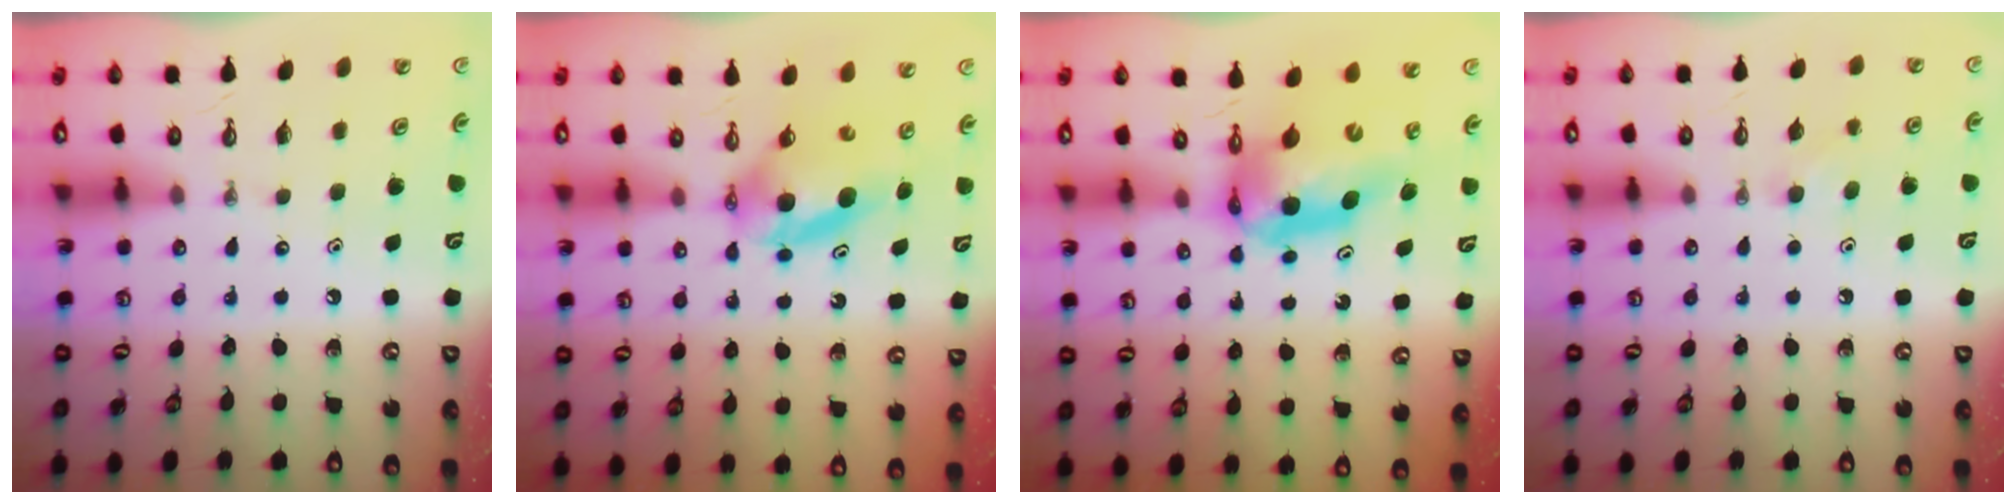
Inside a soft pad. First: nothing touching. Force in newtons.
{"total": 6.9, "press": 6.2, "slide": 3.1}
{"total": 9.5, "press": 9.5, "slide": 1.0}
{"total": 6.9, "press": 5.6, "slide": 4.0}